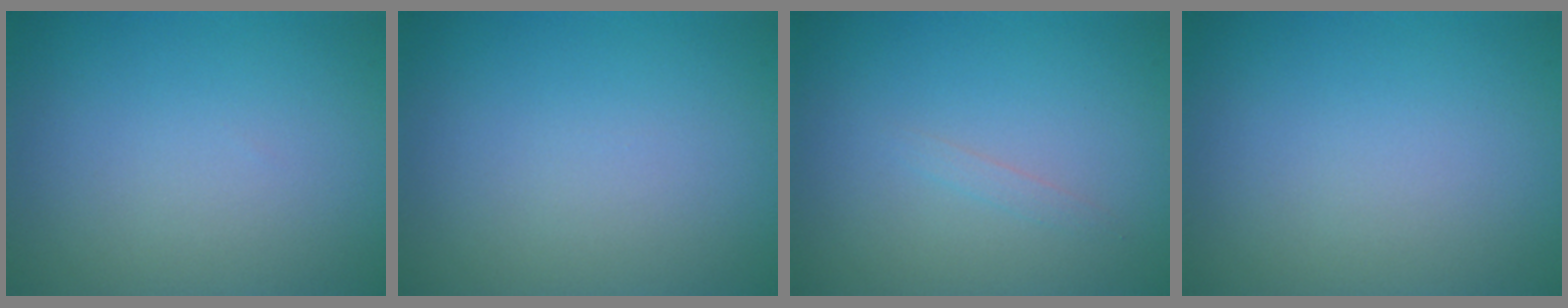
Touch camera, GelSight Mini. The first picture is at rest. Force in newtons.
{"total": 0.0}
{"total": 0.6, "press": 0.6, "slide": 0.0}
{"total": 0.0}